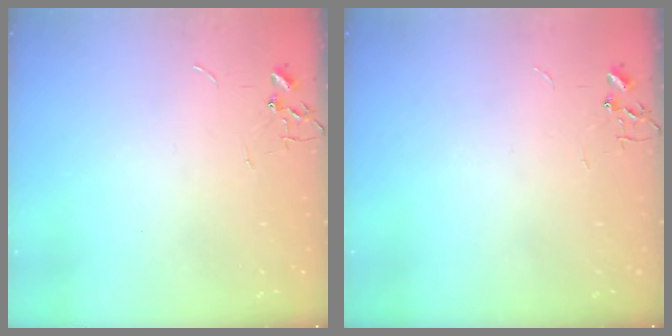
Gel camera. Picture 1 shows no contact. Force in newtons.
{"total": 0.0}